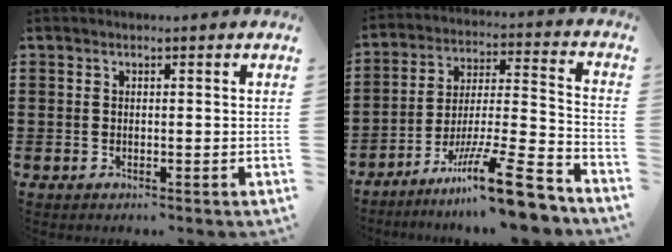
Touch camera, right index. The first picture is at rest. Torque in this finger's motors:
{"motor_torque": [1.66, -0.48, 0.42, 0.11]}